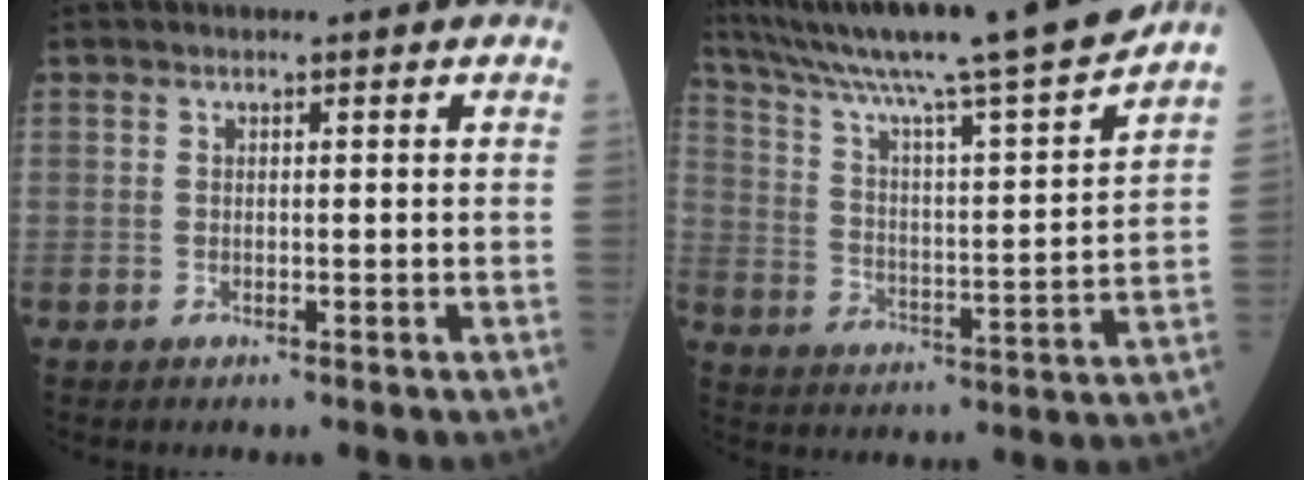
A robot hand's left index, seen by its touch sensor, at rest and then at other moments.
{"total": 22.5, "force": [19.6, -1.6, 10.9], "torque": [-0.186, -0.029, 0.297]}